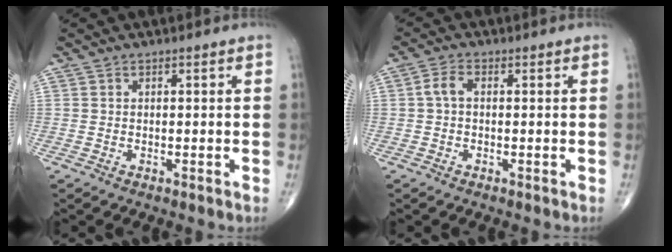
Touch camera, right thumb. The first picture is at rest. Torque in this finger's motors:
{"motor_torque": [0.00, -0.07, 0.30, 0.17, 0.06]}